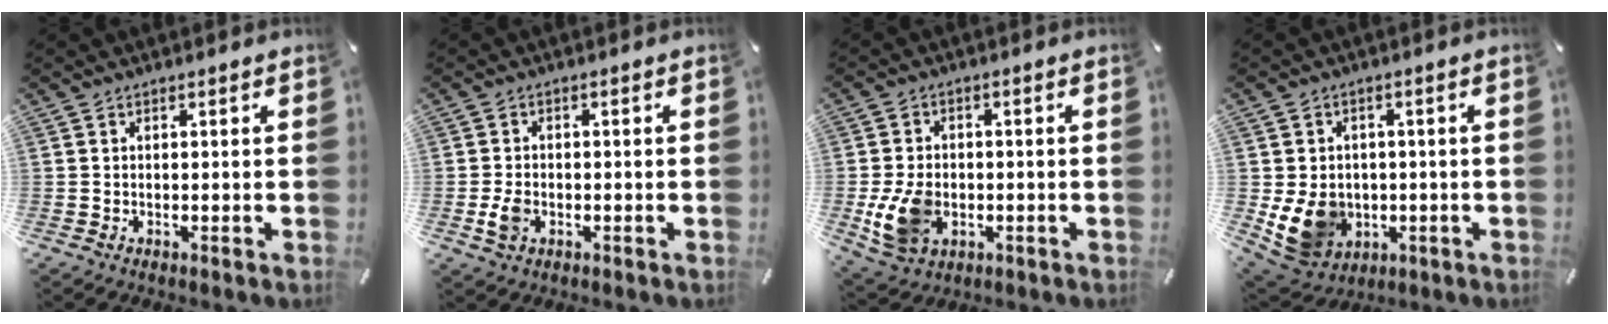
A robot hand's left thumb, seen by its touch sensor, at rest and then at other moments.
{"total": 4.0, "force": [-1.0, 3.0, 2.5], "torque": [-0.054, -0.005, -0.023]}
{"total": 10.0, "force": [-2.1, 7.5, 6.3], "torque": [-0.139, 0.005, -0.035]}
{"total": 10.5, "force": [-1.2, 9.2, 4.9], "torque": [-0.115, -0.004, -0.019]}